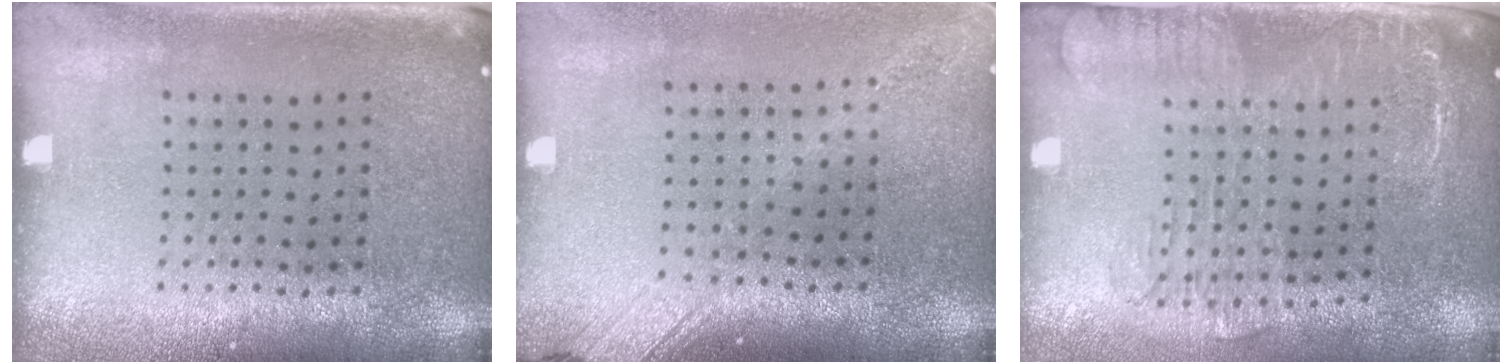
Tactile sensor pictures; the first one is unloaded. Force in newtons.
{"total": 1.8, "press": 1.4, "slide": 1.2}
{"total": 1.9, "press": 1.6, "slide": 1.0}